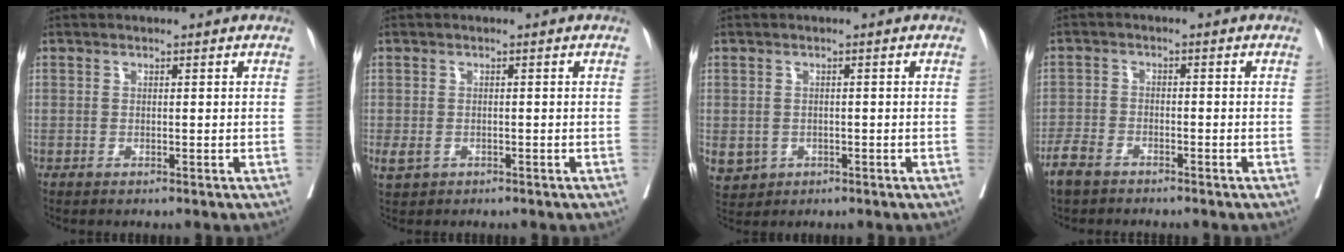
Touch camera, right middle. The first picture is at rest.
{"total": 1.9, "force": [-0.8, 1.3, 1.0], "torque": [-0.026, -0.003, -0.007]}
{"total": 6.4, "force": [-2.2, 5.7, 1.9], "torque": [-0.053, -0.004, -0.025]}
{"total": 4.0, "force": [-3.3, 1.7, 1.5], "torque": [-0.039, -0.003, -0.062]}